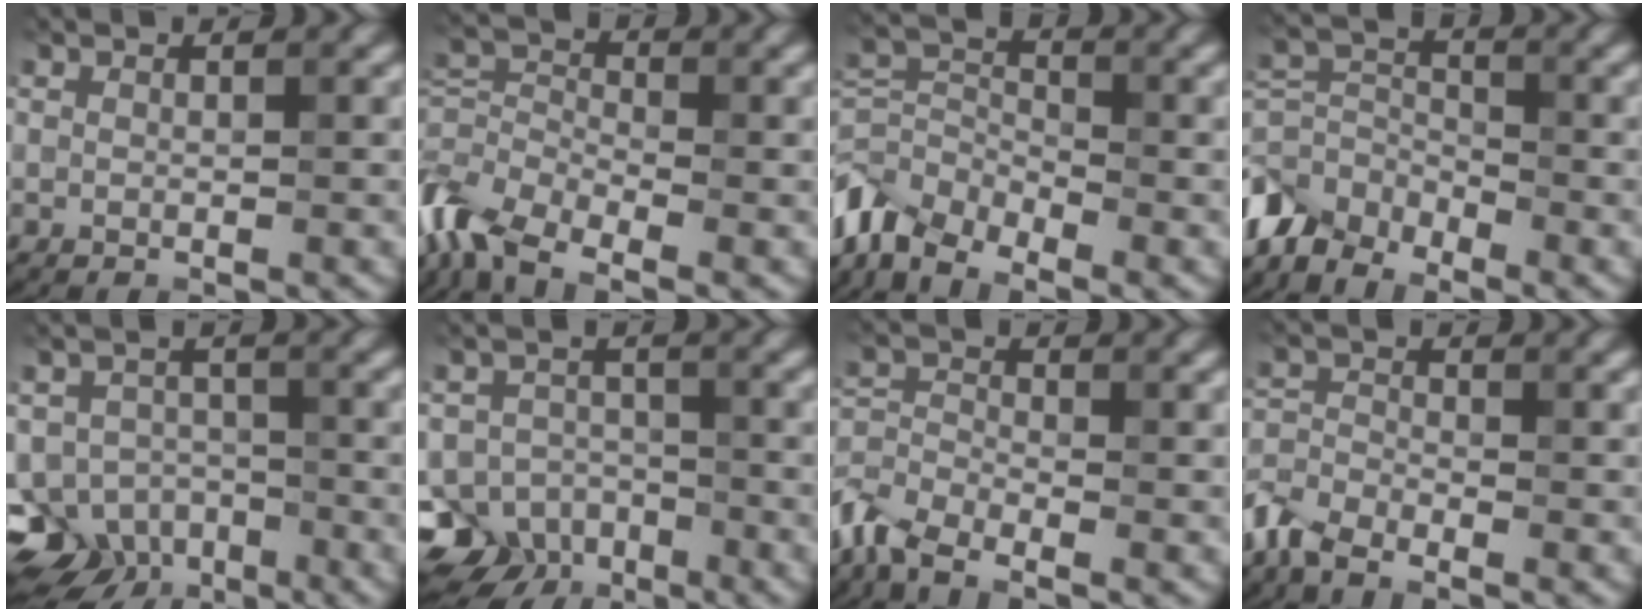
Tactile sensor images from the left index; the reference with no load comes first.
{"total": 6.9, "force": [-4.4, 3.3, 4.1], "torque": [-0.089, 0.004, -0.105]}
{"total": 6.3, "force": [-4.8, 3.1, 2.6], "torque": [-0.054, 0.001, -0.109]}
{"total": 4.9, "force": [-4.2, 2.3, 1.2], "torque": [-0.028, 0.000, -0.096]}
{"total": 6.7, "force": [-4.4, 4.5, 2.1], "torque": [-0.021, -0.002, -0.078]}
{"total": 7.0, "force": [-4.8, 4.8, 1.7], "torque": [-0.007, 0.001, -0.082]}
{"total": 4.6, "force": [-3.6, 1.7, 2.3], "torque": [-0.058, -0.001, -0.090]}
{"total": 3.8, "force": [-3.1, 1.4, 1.7], "torque": [-0.042, 0.000, -0.080]}